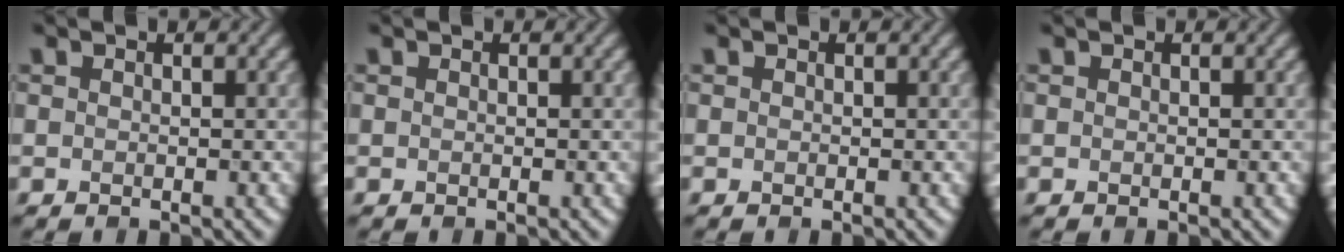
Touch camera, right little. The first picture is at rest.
{"total": 0.0}
{"total": 0.0}
{"total": 0.0}